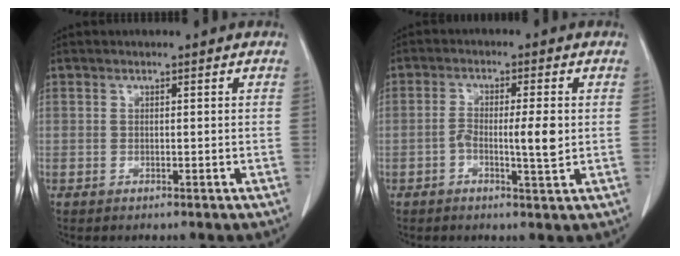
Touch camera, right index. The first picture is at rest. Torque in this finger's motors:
{"motor_torque": [0.06, -0.03, 0.00, 0.01]}